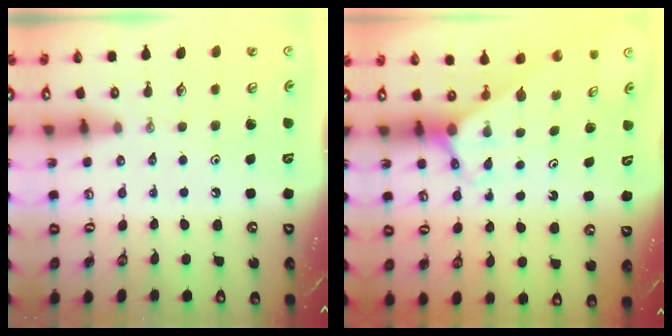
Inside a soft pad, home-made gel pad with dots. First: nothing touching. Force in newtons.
{"total": 2.6, "press": 2.6, "slide": 0.2}